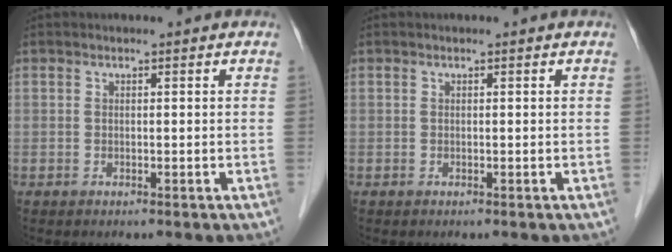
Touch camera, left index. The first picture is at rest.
{"total": 0.0}